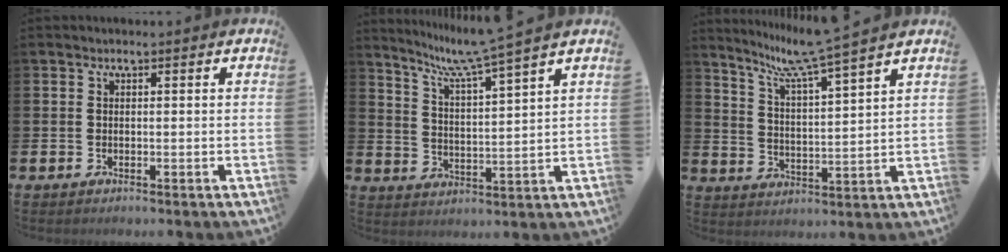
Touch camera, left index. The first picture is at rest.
{"total": 8.2, "force": [7.2, -0.5, 3.9], "torque": [-0.095, -0.045, 0.121]}
{"total": 8.3, "force": [7.4, -0.3, 3.7], "torque": [-0.093, -0.049, 0.124]}